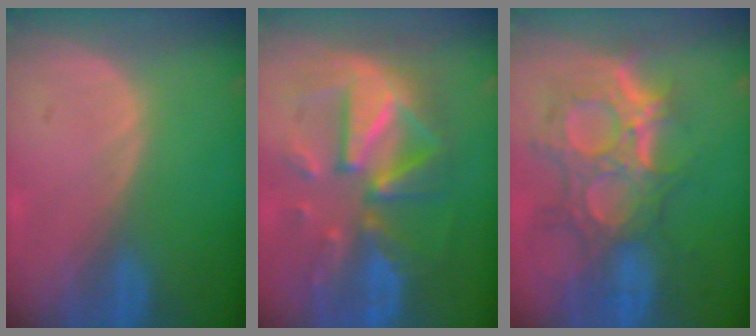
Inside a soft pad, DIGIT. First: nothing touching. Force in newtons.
{"total": 12.1, "press": 12.0, "slide": 1.3}
{"total": 12.0, "press": 10.8, "slide": 5.3}